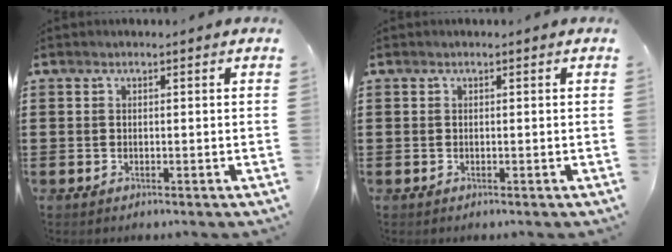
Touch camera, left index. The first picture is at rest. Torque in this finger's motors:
{"motor_torque": [0.00, 0.00, 0.00, 0.00]}